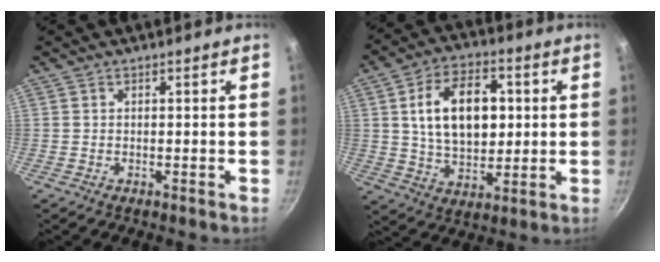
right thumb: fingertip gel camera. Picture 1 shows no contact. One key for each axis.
{"total": 15.6, "fx": 2.7, "fy": 9.9, "fz": 11.8, "tx": -0.167, "ty": 0.001, "tz": 0.047}